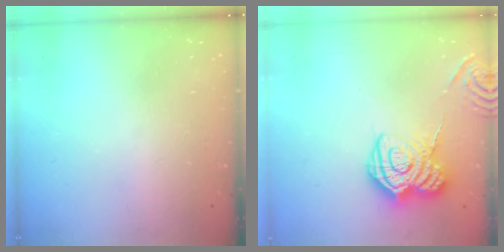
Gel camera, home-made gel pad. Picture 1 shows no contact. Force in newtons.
{"total": 12.0, "press": 12.0, "slide": 0.9}